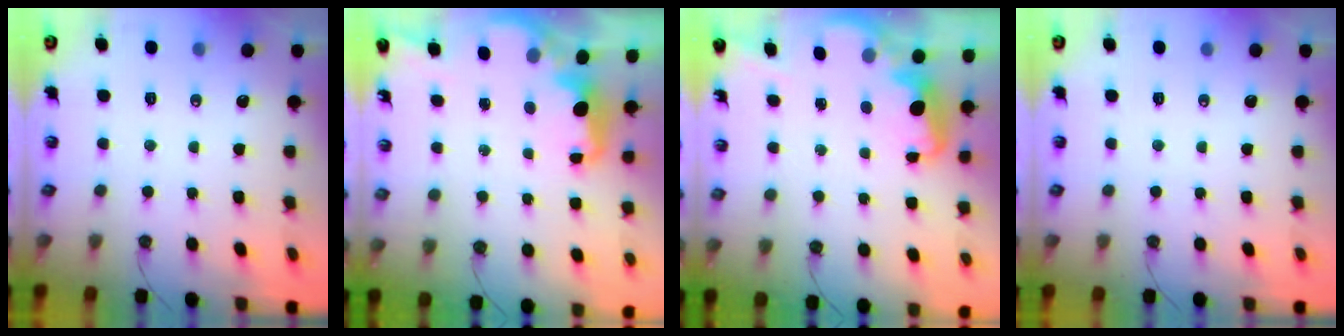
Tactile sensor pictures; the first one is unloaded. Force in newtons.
{"total": 2.7, "press": 2.7, "slide": 0.5}
{"total": 2.8, "press": 2.7, "slide": 0.8}
{"total": 0.0}